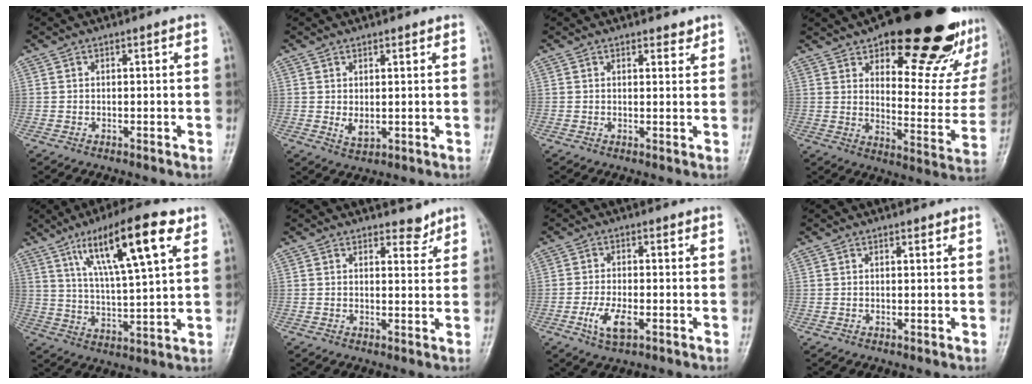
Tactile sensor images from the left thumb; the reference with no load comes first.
{"total": 3.1, "force": [0.9, 1.8, 2.4], "torque": [-0.036, -0.013, 0.021]}
{"total": 1.9, "force": [1.6, 0.8, 0.6], "torque": [0.004, -0.011, 0.020]}
{"total": 30.0, "force": [18.4, 11.3, 20.8], "torque": [-0.248, -0.074, 0.255]}
{"total": 16.7, "force": [8.3, 3.6, 14.0], "torque": [-0.228, -0.020, 0.145]}
{"total": 2.8, "force": [2.4, 1.3, 0.7], "torque": [0.008, -0.017, 0.033]}
{"total": 5.5, "force": [-2.0, 2.5, 4.4], "torque": [-0.089, 0.002, -0.033]}
{"total": 0.7, "force": [0.5, 0.3, 0.3], "torque": [-0.007, -0.004, 0.008]}